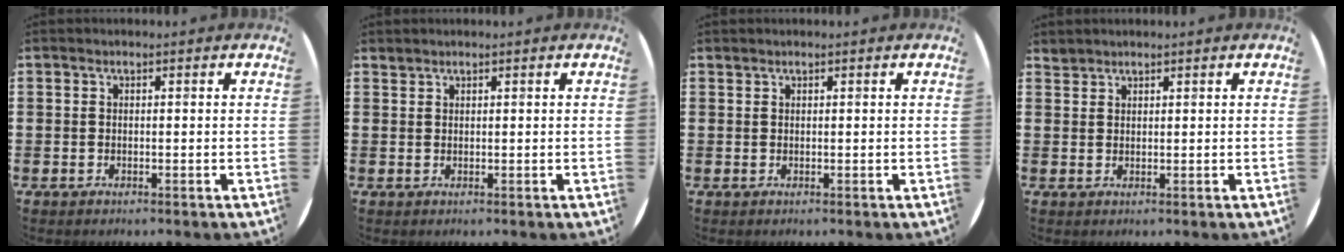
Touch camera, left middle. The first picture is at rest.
{"total": 0.6, "force": [0.6, 0.0, -0.1], "torque": [0.001, 0.002, 0.013]}
{"total": 0.0}
{"total": 1.2, "force": [1.2, 0.1, -0.2], "torque": [0.002, 0.000, 0.023]}